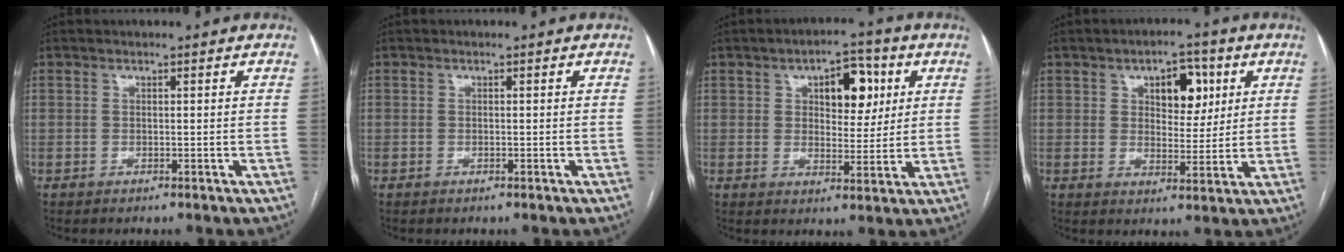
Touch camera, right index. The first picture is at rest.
{"total": 0.0}
{"total": 8.3, "force": [3.0, 4.2, 6.5], "torque": [-0.085, 0.018, 0.045]}
{"total": 7.4, "force": [2.9, 4.0, 5.6], "torque": [-0.075, 0.012, 0.046]}